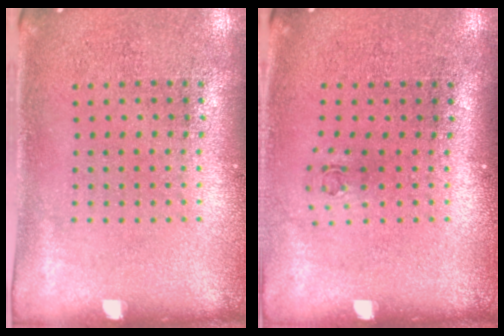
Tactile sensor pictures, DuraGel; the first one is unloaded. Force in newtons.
{"total": 0.7, "press": 0.3, "slide": 0.6}